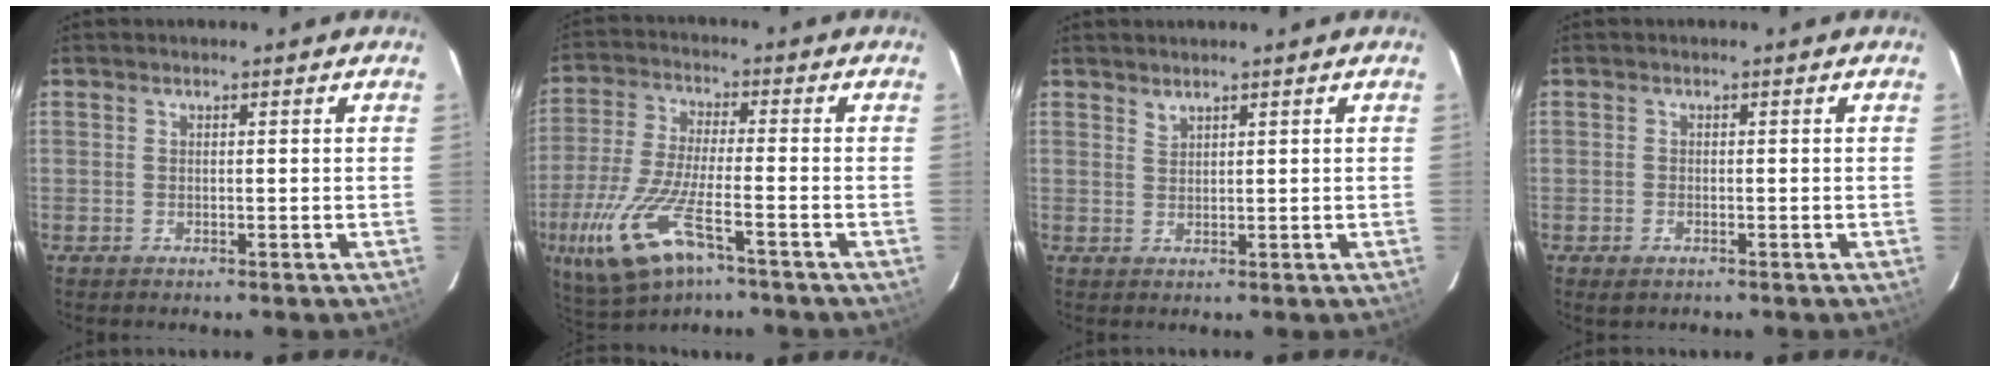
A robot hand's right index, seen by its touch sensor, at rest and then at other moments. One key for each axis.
{"total": 17.2, "fx": -8.5, "fy": 5.9, "fz": 13.7, "tx": -0.300, "ty": -0.043, "tz": -0.158}
{"total": 1.1, "fx": 1.1, "fy": 0.2, "fz": 0.2, "tx": -0.003, "ty": 0.000, "tz": 0.021}
{"total": 1.6, "fx": -1.0, "fy": 1.0, "fz": 0.8, "tx": -0.016, "ty": -0.004, "tz": -0.019}